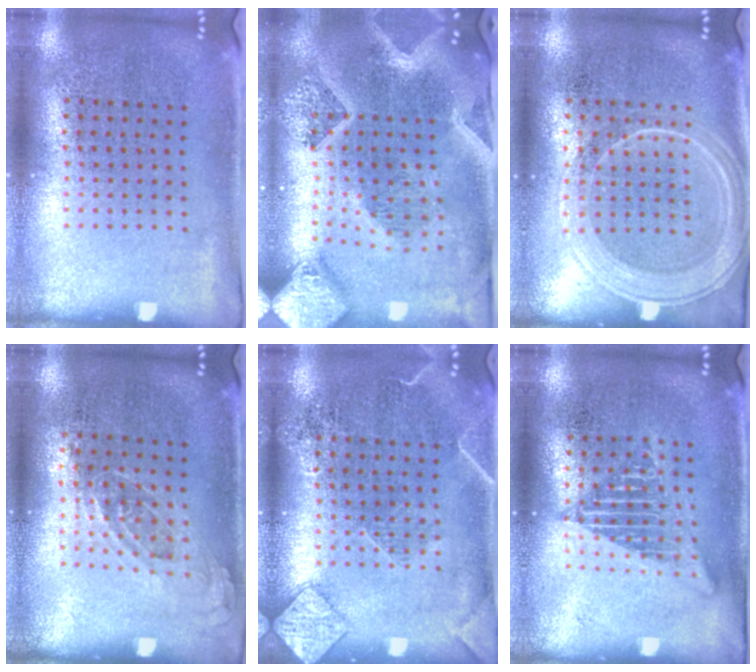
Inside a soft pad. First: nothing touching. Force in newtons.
{"total": 3.9, "press": 3.1, "slide": 2.3}
{"total": 1.9, "press": 1.8, "slide": 0.5}
{"total": 0.8, "press": 0.7, "slide": 0.4}
{"total": 2.3, "press": 2.3, "slide": 0.3}
{"total": 2.7, "press": 2.7, "slide": 0.3}